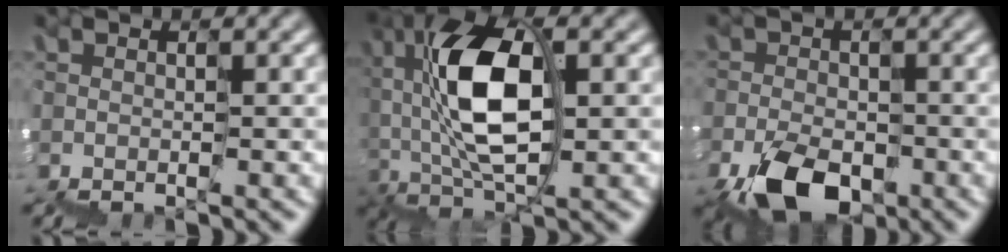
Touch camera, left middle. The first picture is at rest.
{"total": 8.7, "force": [2.2, 2.7, 7.9], "torque": [-0.145, 0.023, 0.040]}
{"total": 5.3, "force": [-2.9, 3.0, 3.3], "torque": [-0.083, -0.015, -0.047]}